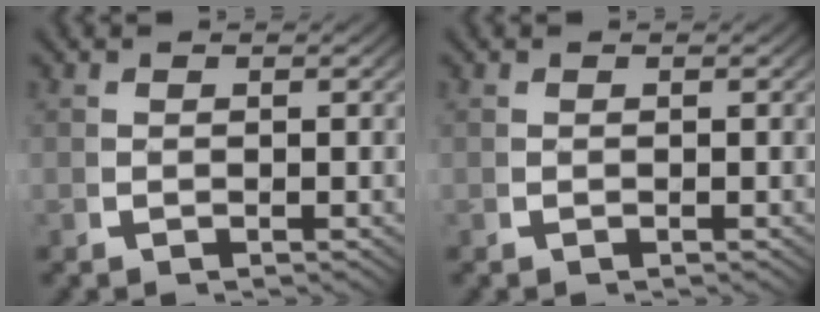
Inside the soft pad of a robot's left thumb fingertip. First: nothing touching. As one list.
[{"total": 0.0}]